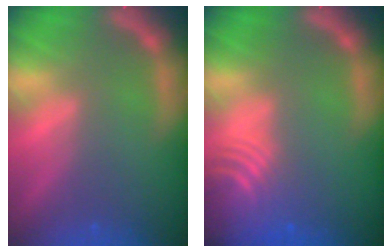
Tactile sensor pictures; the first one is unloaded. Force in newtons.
{"total": 8.6}